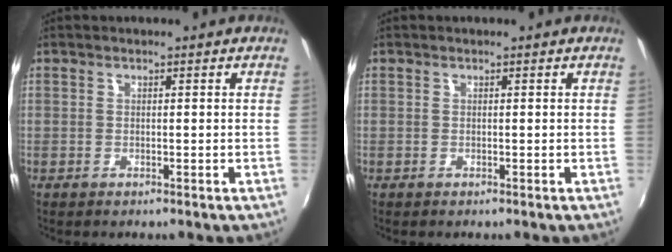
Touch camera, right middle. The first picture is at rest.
{"total": 0.0}